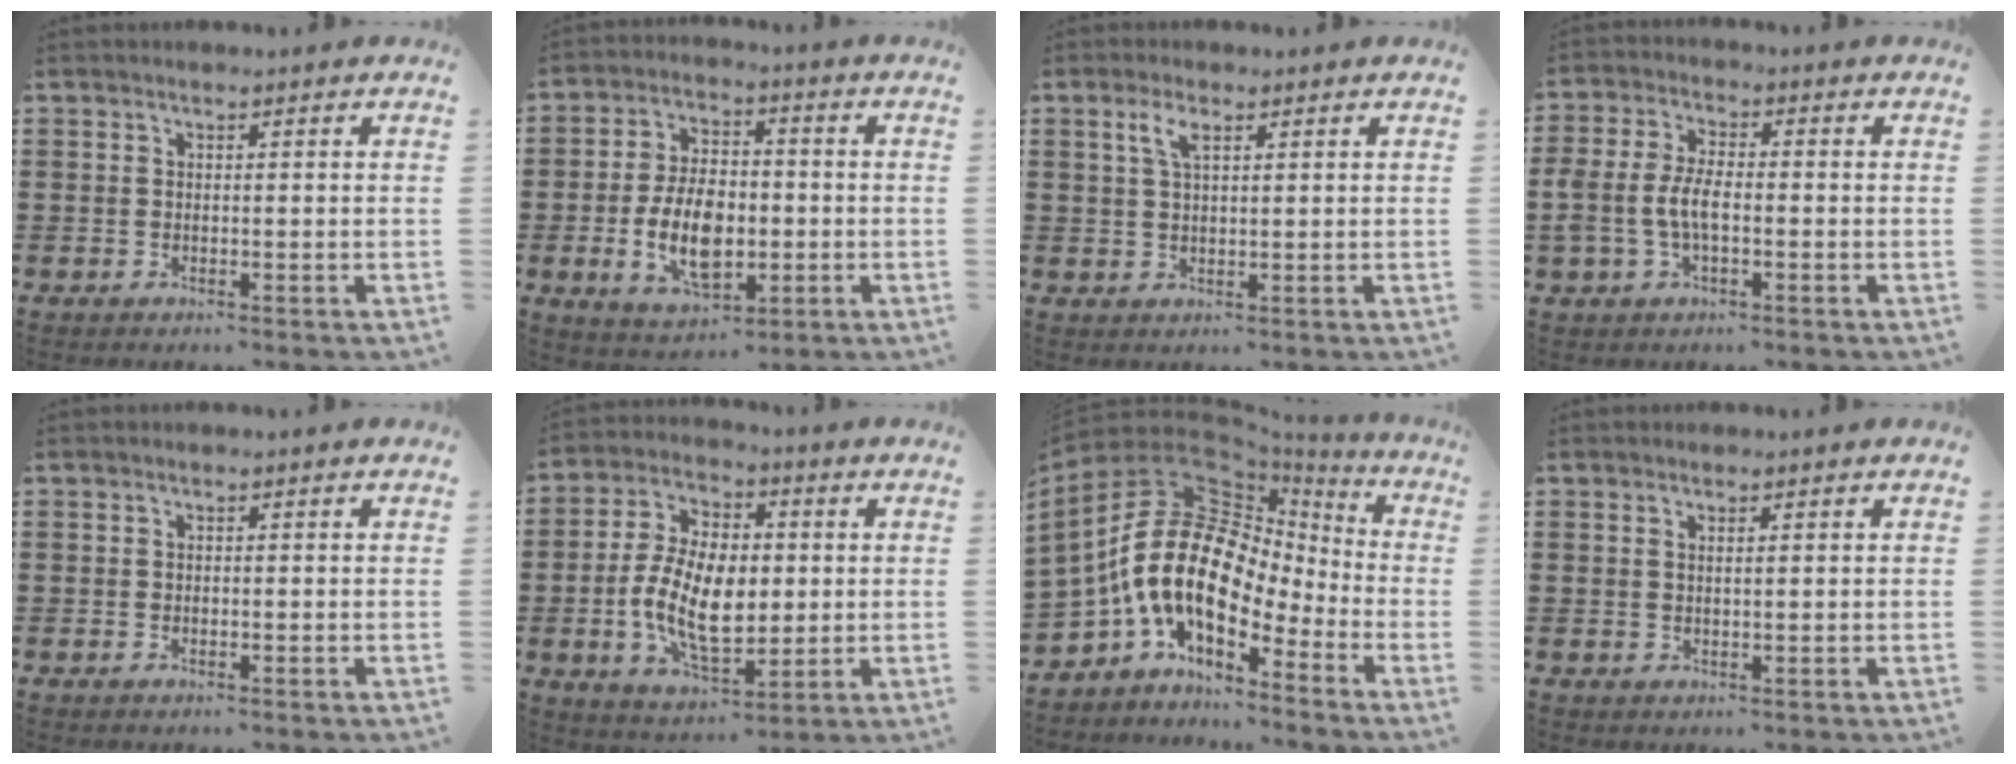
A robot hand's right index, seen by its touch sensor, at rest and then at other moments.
{"total": 10.3, "force": [-2.1, 6.0, 8.2], "torque": [-0.151, -0.005, -0.042]}
{"total": 3.3, "force": [1.5, 1.2, 2.7], "torque": [-0.058, 0.008, 0.024]}
{"total": 5.5, "force": [-1.2, 2.8, 4.6], "torque": [-0.118, -0.004, -0.031]}
{"total": 0.0}
{"total": 11.7, "force": [-0.8, 6.7, 9.6], "torque": [-0.206, 0.001, -0.017]}
{"total": 19.1, "force": [-1.5, 12.2, 14.6], "torque": [-0.337, -0.003, -0.038]}
{"total": 0.8, "force": [0.4, 0.2, 0.7], "torque": [-0.015, 0.002, 0.007]}